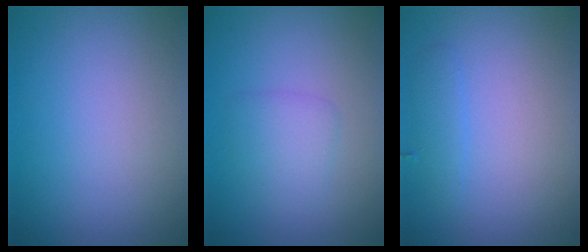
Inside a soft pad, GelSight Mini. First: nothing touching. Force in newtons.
{"total": 1.9, "press": 1.9, "slide": 0.0}
{"total": 1.3, "press": 1.3, "slide": 0.1}